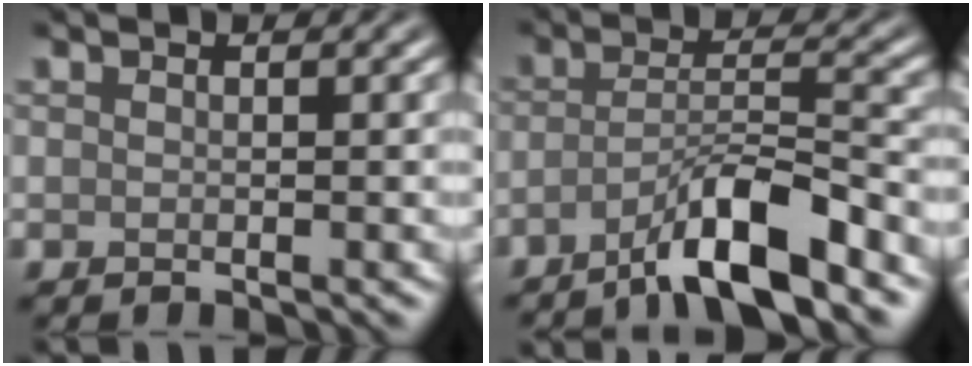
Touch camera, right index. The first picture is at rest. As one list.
[{"total": 6.5, "force": [-4.5, 0.8, 4.6], "torque": [-0.074, 0.006, -0.082]}]